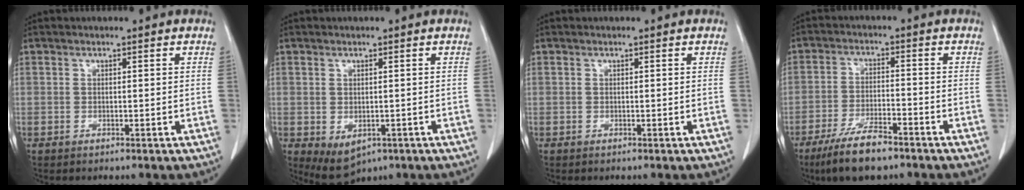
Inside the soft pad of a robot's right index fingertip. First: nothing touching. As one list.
[{"total": 4.6, "force": [-1.5, 3.0, 3.1], "torque": [-0.053, -0.010, -0.005]}, {"total": 0.0}, {"total": 8.8, "force": [-6.5, 2.2, 5.6], "torque": [-0.105, -0.014, -0.114]}]